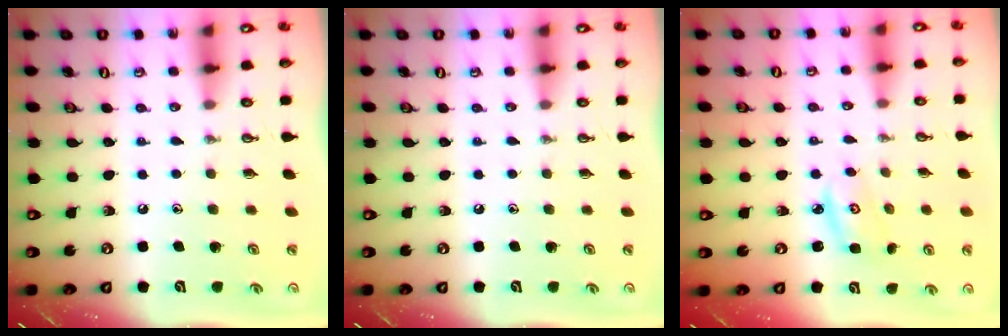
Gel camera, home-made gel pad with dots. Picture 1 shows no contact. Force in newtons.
{"total": 0.0}
{"total": 3.3, "press": 3.2, "slide": 0.3}